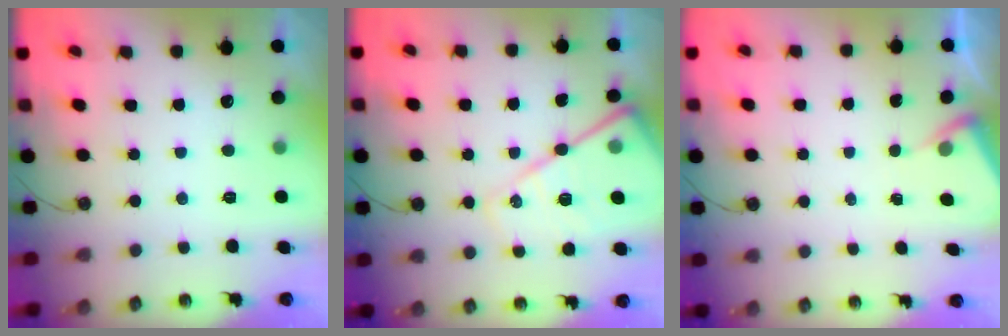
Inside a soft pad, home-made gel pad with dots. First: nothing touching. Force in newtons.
{"total": 17.0, "press": 17.0, "slide": 1.6}
{"total": 3.0, "press": 3.0, "slide": 0.5}